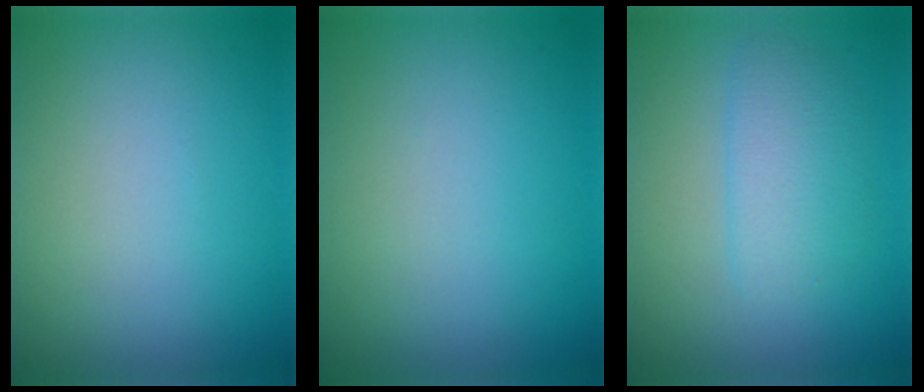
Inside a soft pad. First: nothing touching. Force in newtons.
{"total": 0.0}
{"total": 2.9, "press": 2.9, "slide": 0.0}